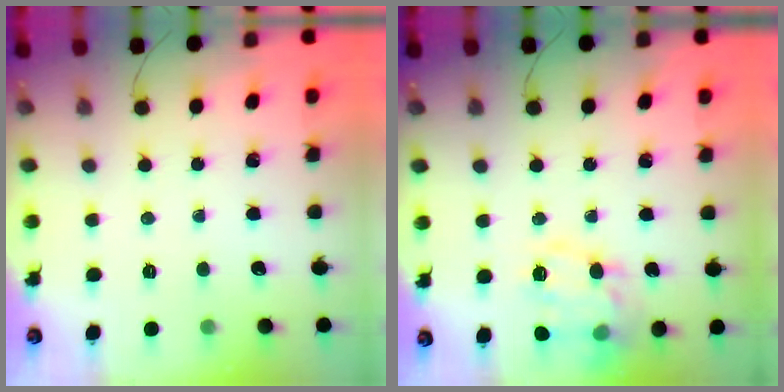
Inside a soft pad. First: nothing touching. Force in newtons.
{"total": 16.6, "press": 16.6, "slide": 1.4}